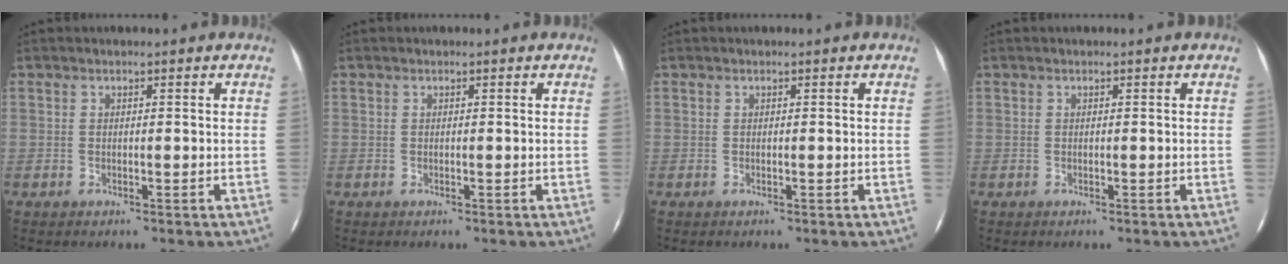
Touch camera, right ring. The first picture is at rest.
{"total": 0.0}
{"total": 0.0}
{"total": 0.0}